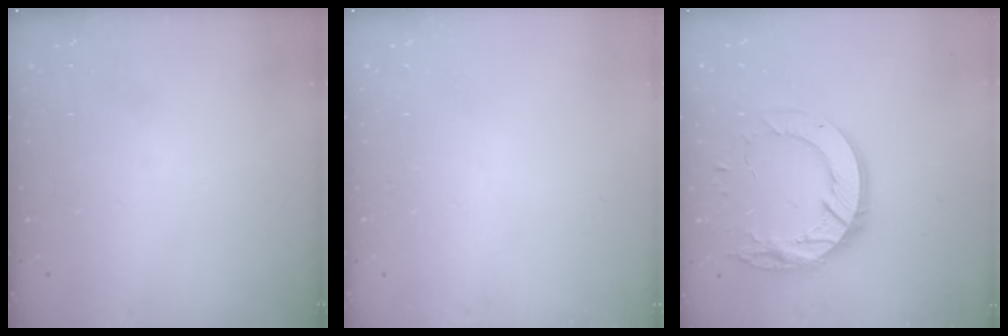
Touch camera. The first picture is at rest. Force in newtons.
{"total": 0.0}
{"total": 16.4, "press": 16.4, "slide": 1.4}